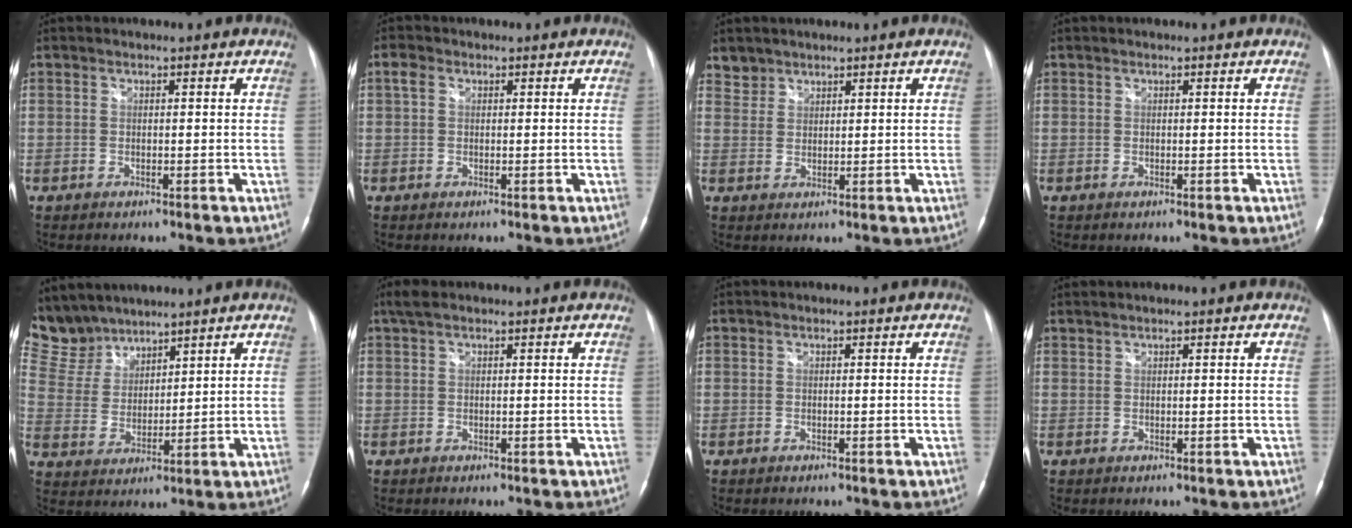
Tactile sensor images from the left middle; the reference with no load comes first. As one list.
[{"total": 1.7, "force": [0.6, 1.2, 1.0], "torque": [-0.028, 0.016, 0.012]}, {"total": 2.6, "force": [2.1, 1.4, -0.5], "torque": [0.016, 0.008, 0.038]}, {"total": 0.0}, {"total": 8.5, "force": [8.0, 3.0, 0.0], "torque": [-0.011, 0.013, 0.178]}, {"total": 2.3, "force": [1.6, 0.7, 1.5], "torque": [-0.035, 0.022, 0.031]}, {"total": 0.0}, {"total": 0.7, "force": [0.7, -0.1, 0.1], "torque": [-0.006, 0.006, 0.019]}]